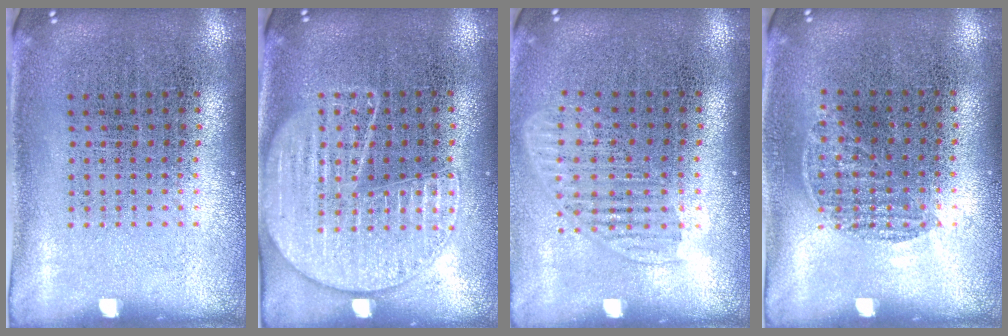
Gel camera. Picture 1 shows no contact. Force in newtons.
{"total": 1.5, "press": 1.5, "slide": 0.1}
{"total": 1.4, "press": 1.2, "slide": 0.8}
{"total": 0.5, "press": 0.4, "slide": 0.4}